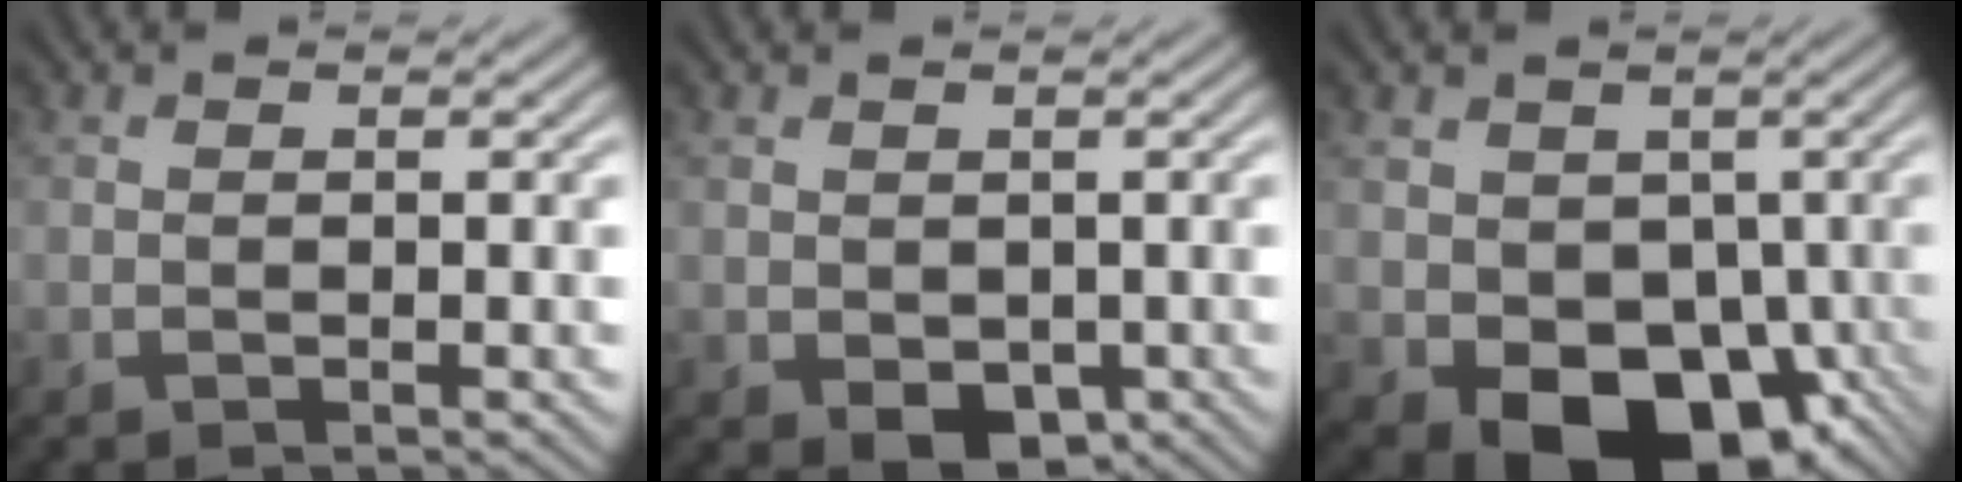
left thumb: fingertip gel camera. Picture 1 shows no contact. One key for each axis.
{"total": 3.1, "fx": -0.7, "fy": 2.3, "fz": 2.0, "tx": -0.042, "ty": -0.014, "tz": -0.007}
{"total": 11.8, "fx": -3.2, "fy": 8.6, "fz": 7.3, "tx": -0.116, "ty": -0.041, "tz": -0.043}